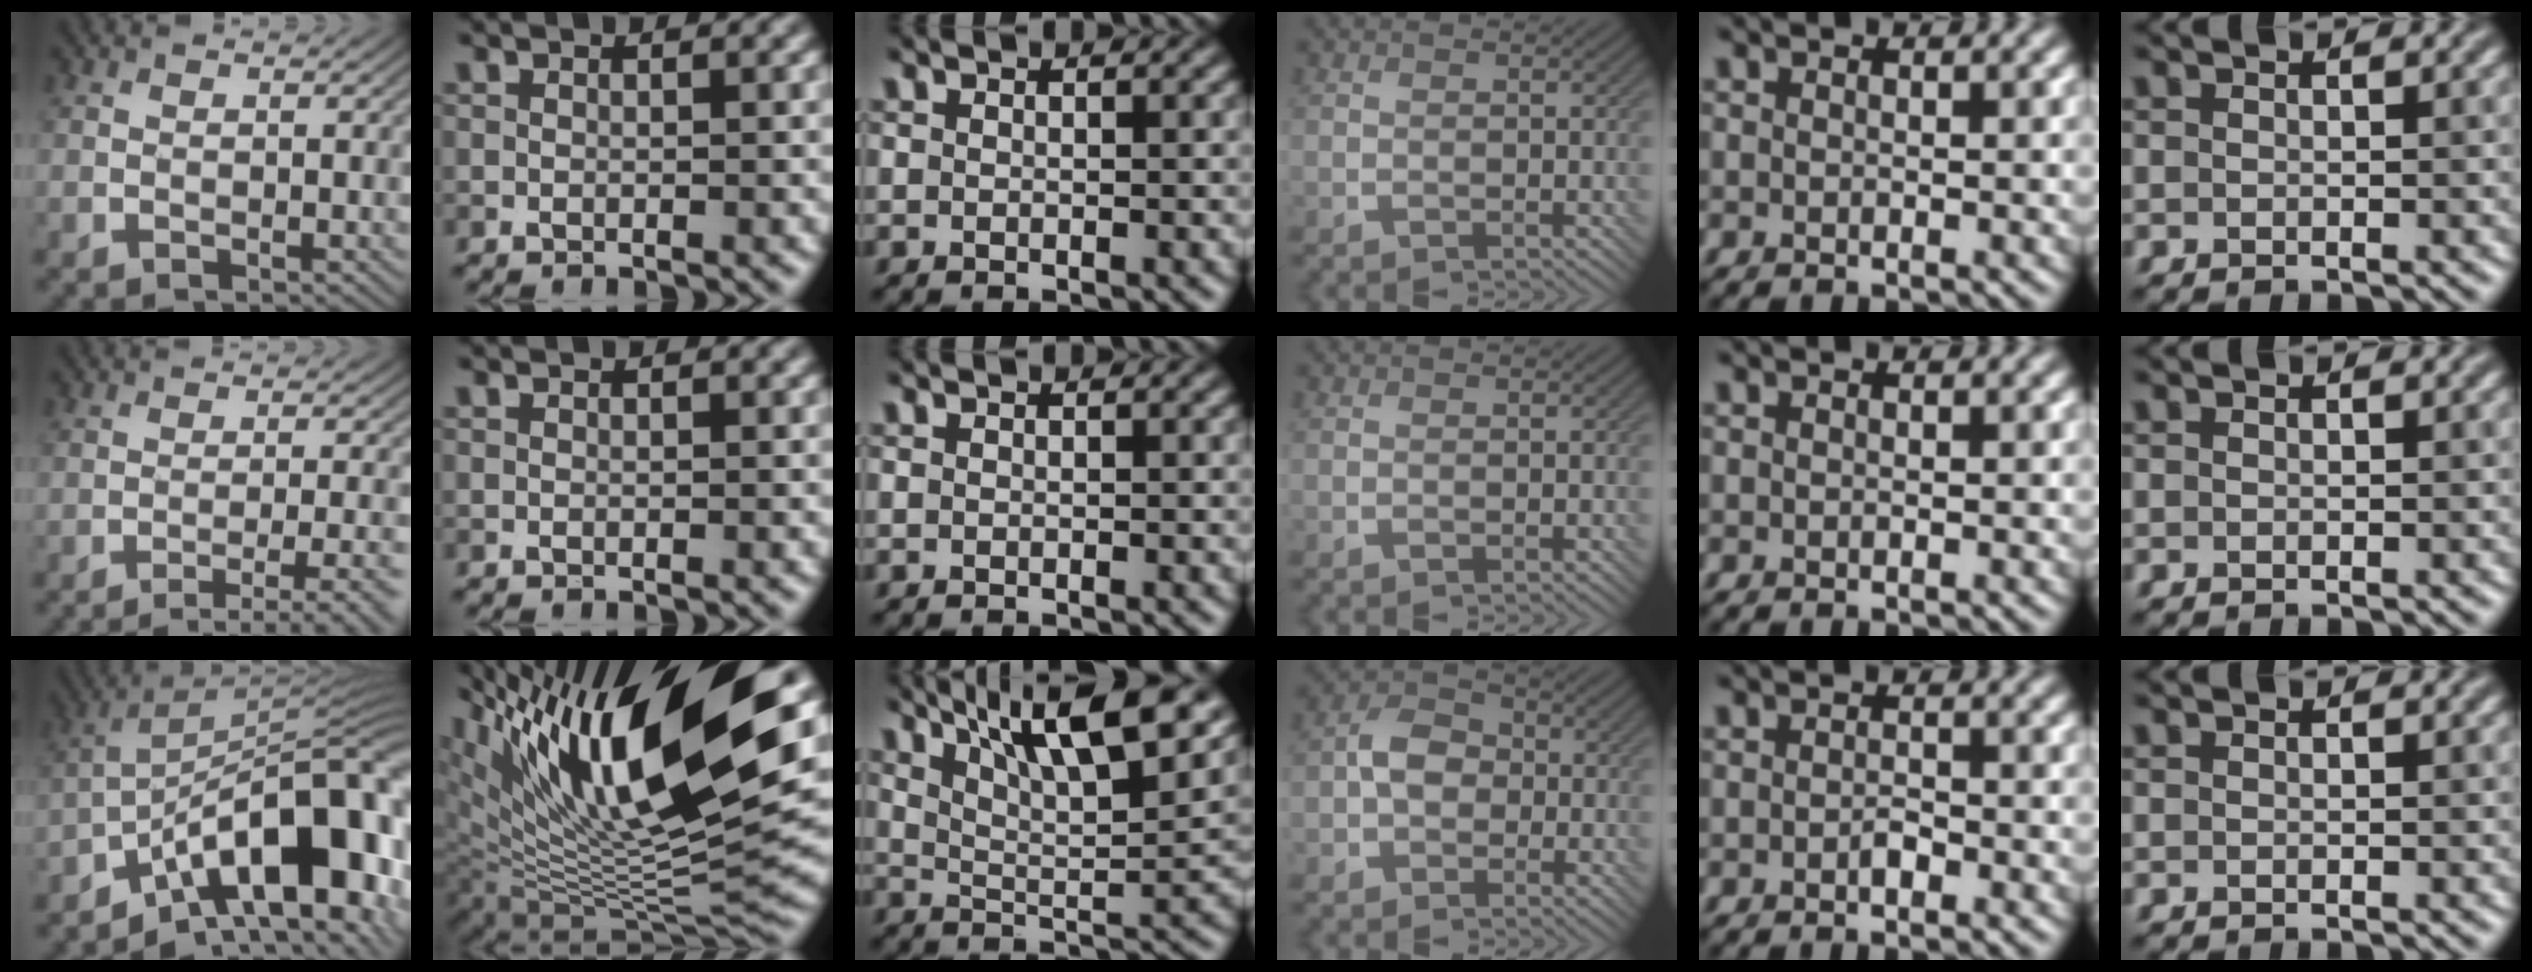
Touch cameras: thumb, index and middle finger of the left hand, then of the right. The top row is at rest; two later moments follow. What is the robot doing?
{"motion": "screw", "object": "bottle cap"}